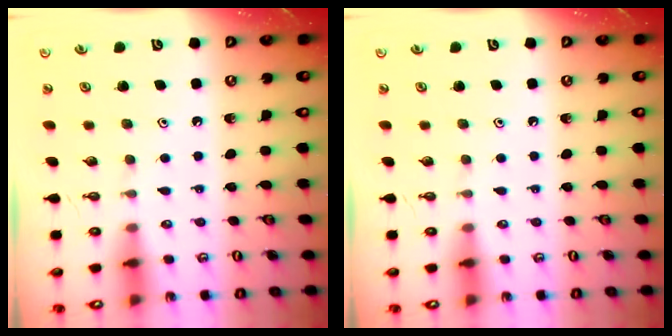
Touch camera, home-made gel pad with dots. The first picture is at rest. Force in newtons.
{"total": 0.0}